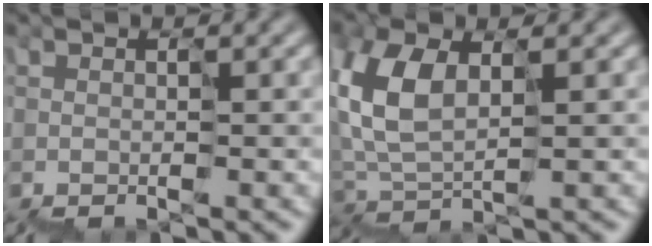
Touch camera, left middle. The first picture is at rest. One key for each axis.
{"total": 4.0, "fx": 1.9, "fy": 2.3, "fz": 2.7, "tx": -0.096, "ty": 0.020, "tz": 0.032}